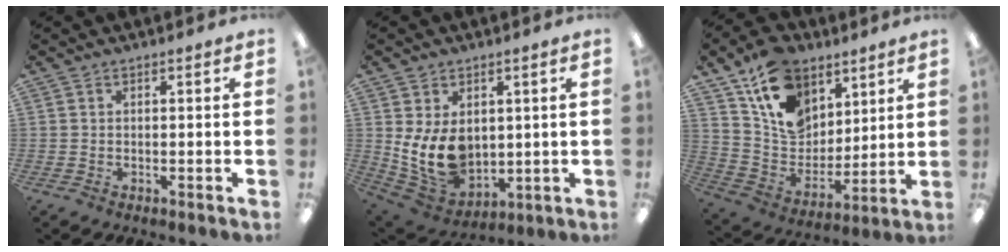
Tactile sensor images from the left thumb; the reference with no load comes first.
{"total": 12.0, "force": [1.4, 8.9, 8.0], "torque": [-0.169, -0.016, 0.029]}
{"total": 17.2, "force": [10.1, 12.0, 7.1], "torque": [-0.126, -0.054, 0.196]}